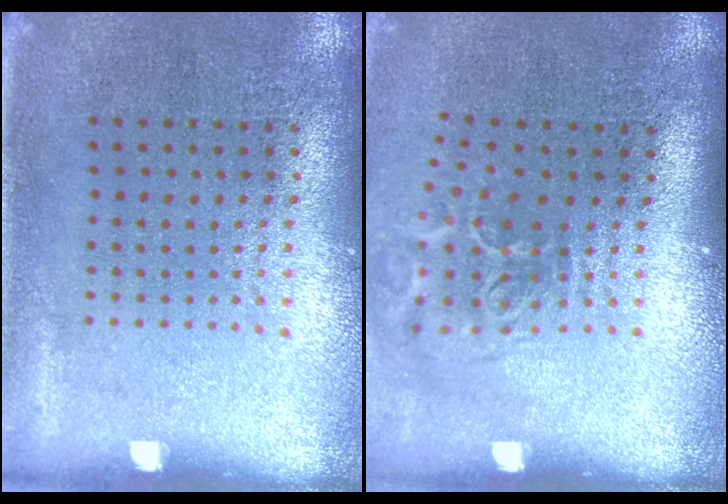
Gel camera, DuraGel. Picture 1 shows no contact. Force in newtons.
{"total": 2.1, "press": 1.3, "slide": 1.6}